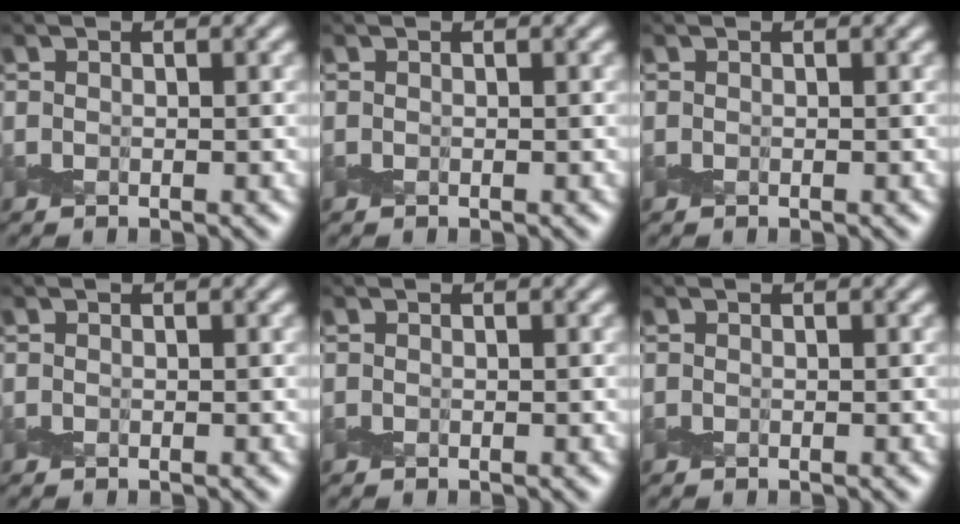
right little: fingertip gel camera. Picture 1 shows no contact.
{"total": 0.0}
{"total": 0.0}
{"total": 0.0}
{"total": 0.0}
{"total": 0.0}